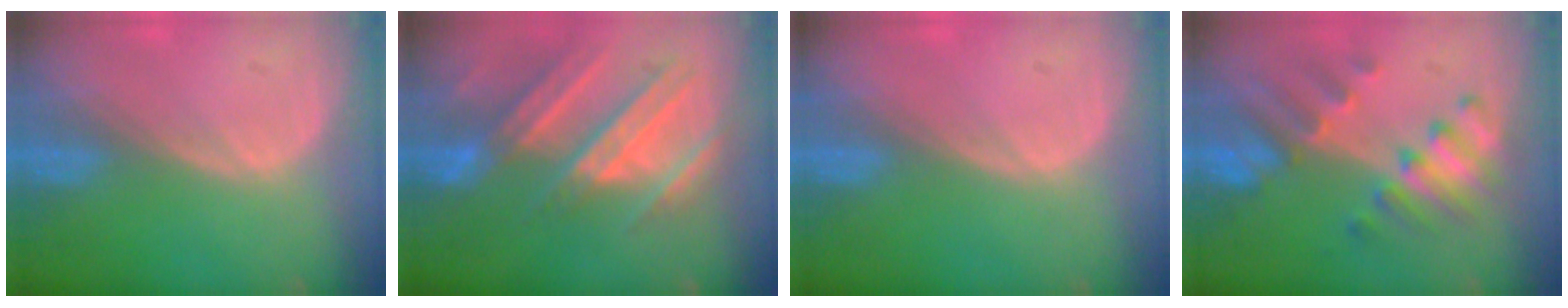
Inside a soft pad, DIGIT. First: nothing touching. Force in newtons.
{"total": 10.4, "press": 9.6, "slide": 4.0}
{"total": 0.0}
{"total": 7.8, "press": 7.7, "slide": 0.8}